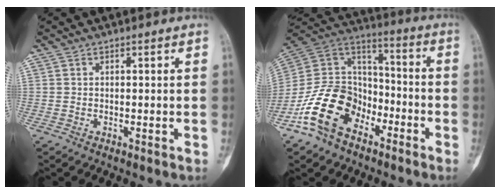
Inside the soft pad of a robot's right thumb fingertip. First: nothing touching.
{"total": 16.8, "force": [-9.2, 11.1, 8.6], "torque": [-0.141, 0.082, -0.178]}